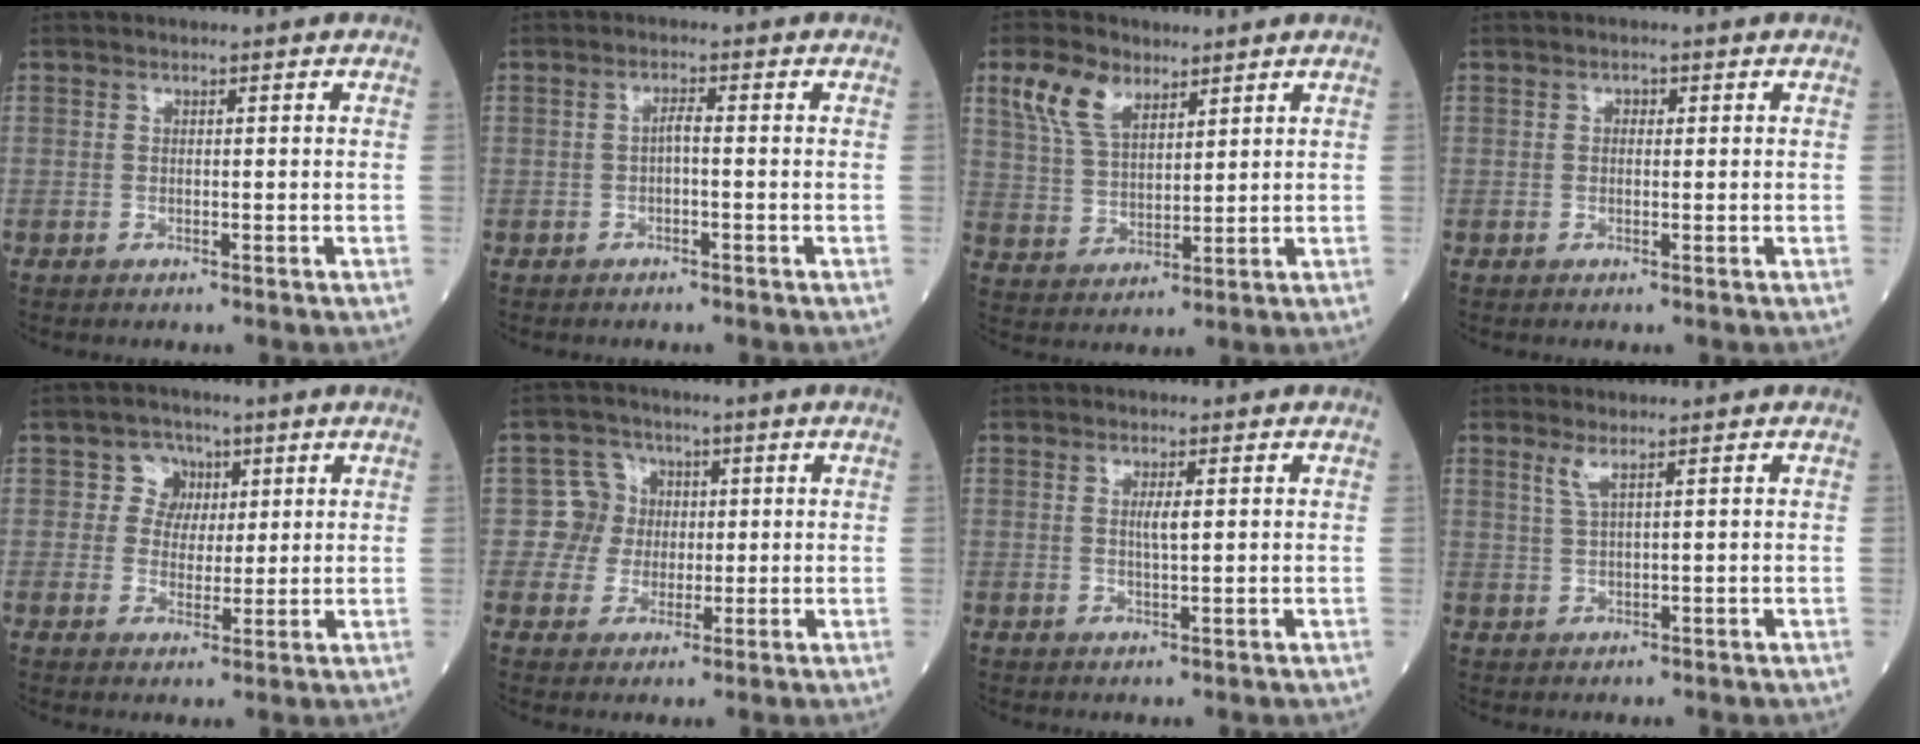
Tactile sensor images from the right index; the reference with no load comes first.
{"total": 1.4, "force": [-0.4, 0.2, 1.3], "torque": [-0.020, 0.004, -0.008]}
{"total": 7.9, "force": [4.7, 3.9, 4.9], "torque": [-0.112, 0.018, 0.099]}
{"total": 0.8, "force": [0.2, 0.6, 0.4], "torque": [-0.003, 0.002, 0.001]}
{"total": 4.2, "force": [1.4, 3.9, 0.8], "torque": [-0.006, 0.013, 0.018]}
{"total": 5.3, "force": [0.3, 5.3, 0.2], "torque": [0.008, 0.016, 0.006]}
{"total": 1.8, "force": [0.4, 0.1, 1.8], "torque": [-0.035, -0.001, 0.006]}
{"total": 1.7, "force": [1.0, -0.2, 1.4], "torque": [-0.037, 0.001, 0.023]}